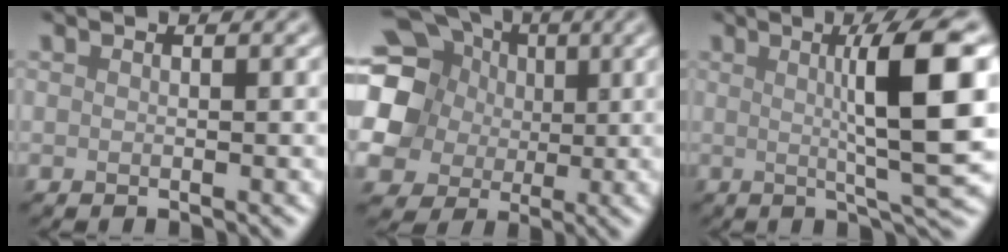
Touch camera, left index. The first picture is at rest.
{"total": 17.2, "force": [3.9, 15.4, 6.6], "torque": [-0.186, 0.021, 0.039]}
{"total": 8.9, "force": [1.3, 1.3, 8.7], "torque": [-0.114, 0.009, 0.020]}